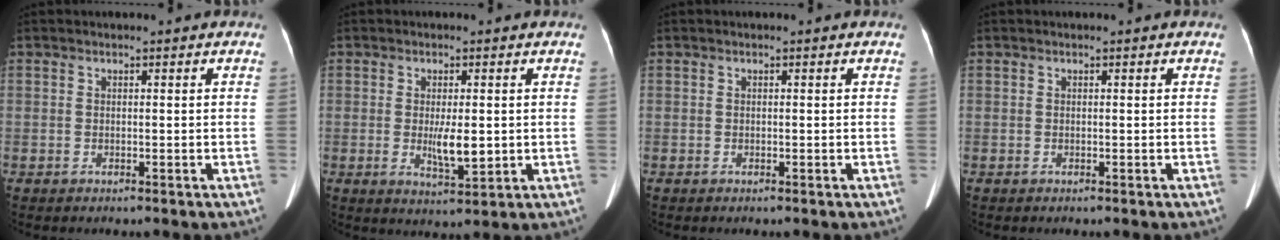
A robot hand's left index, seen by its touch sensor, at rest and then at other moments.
{"total": 4.7, "force": [-0.4, 1.3, 4.5], "torque": [-0.079, -0.012, 0.001]}
{"total": 0.0}
{"total": 0.0}